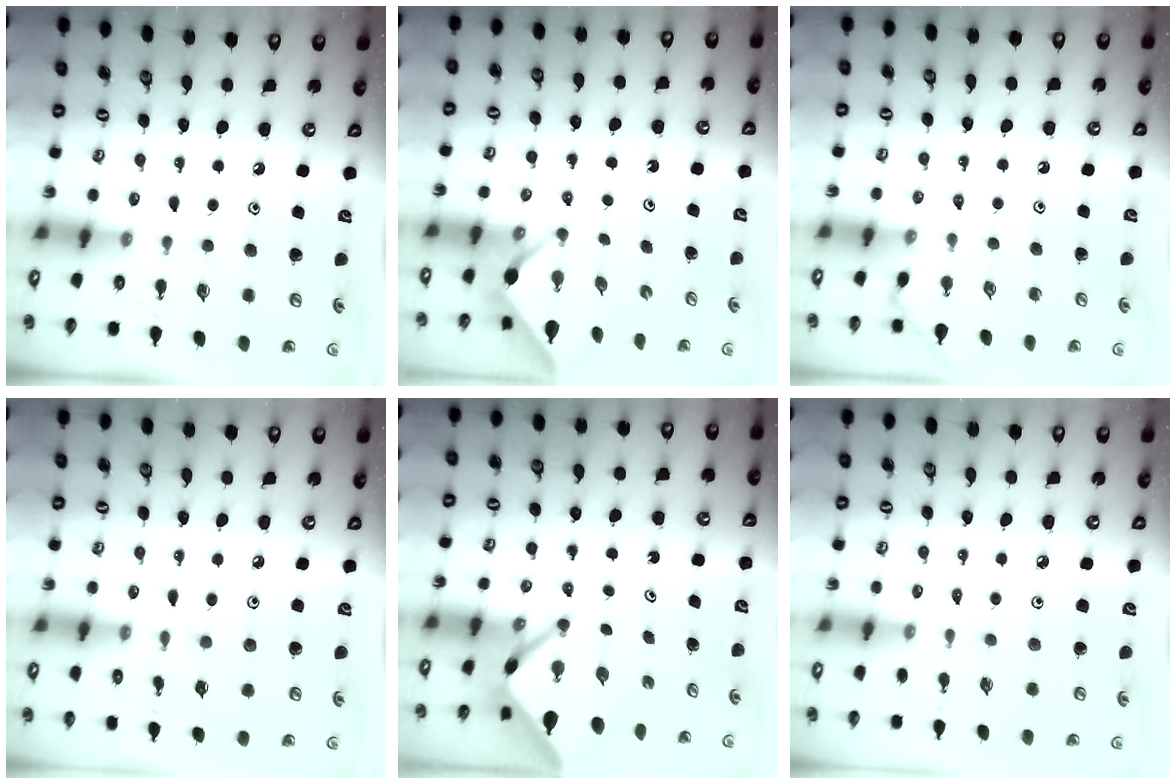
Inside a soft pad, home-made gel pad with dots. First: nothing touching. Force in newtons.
{"total": 2.4, "press": 2.4, "slide": 0.3}
{"total": 2.4, "press": 2.4, "slide": 0.5}
{"total": 2.7, "press": 2.7, "slide": 0.4}
{"total": 3.6, "press": 3.6, "slide": 0.2}
{"total": 2.6, "press": 2.5, "slide": 0.5}